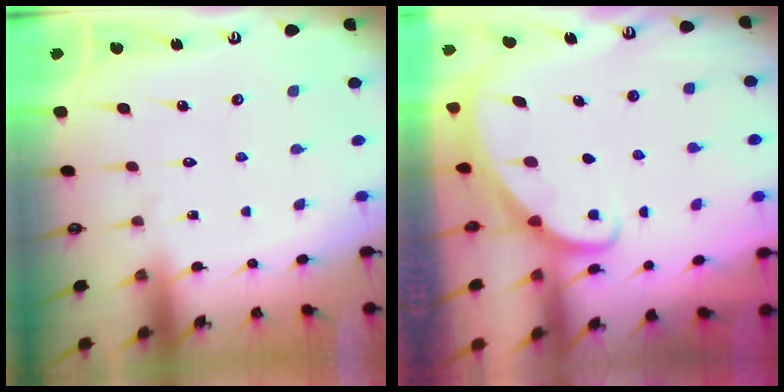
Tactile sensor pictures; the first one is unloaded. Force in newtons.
{"total": 1.8, "press": 1.7, "slide": 0.0}